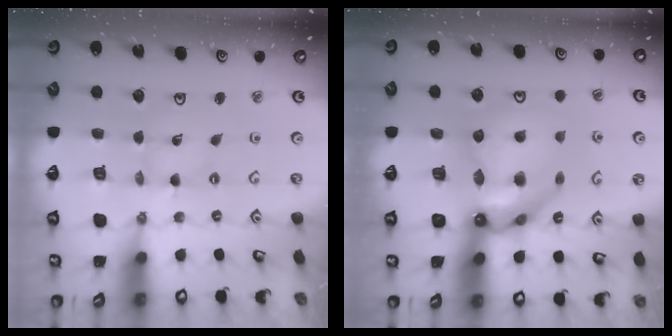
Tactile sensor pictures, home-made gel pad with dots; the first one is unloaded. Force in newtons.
{"total": 17.7, "press": 17.6, "slide": 1.8}